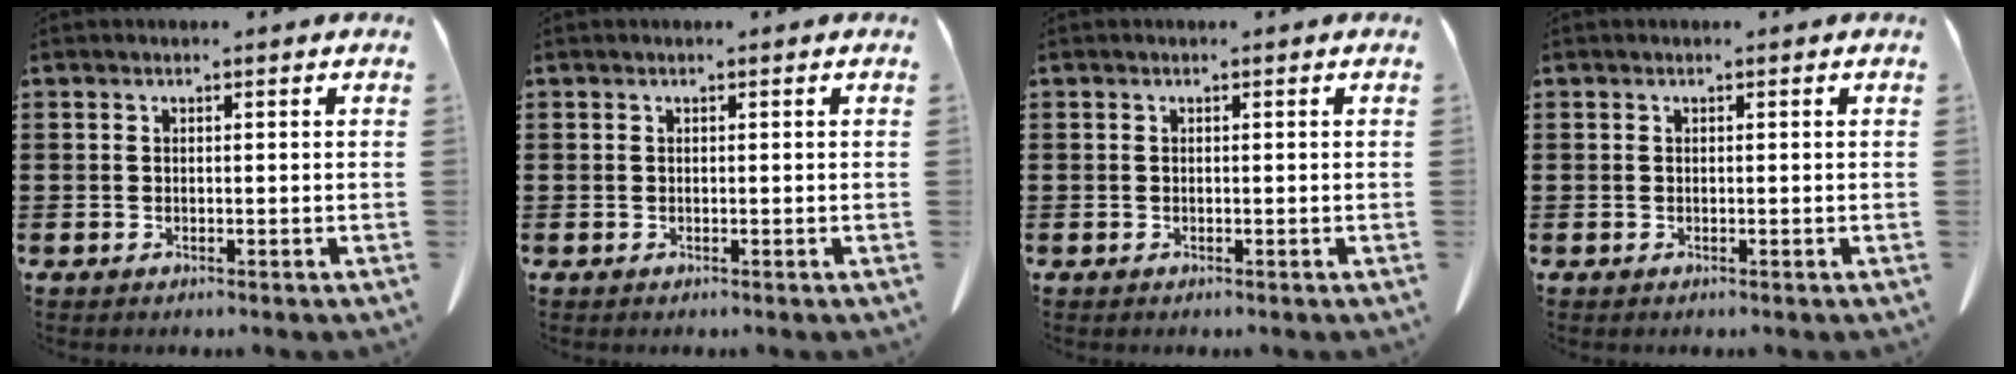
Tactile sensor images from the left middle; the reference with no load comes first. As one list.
[{"total": 0.0}, {"total": 0.0}, {"total": 0.0}]